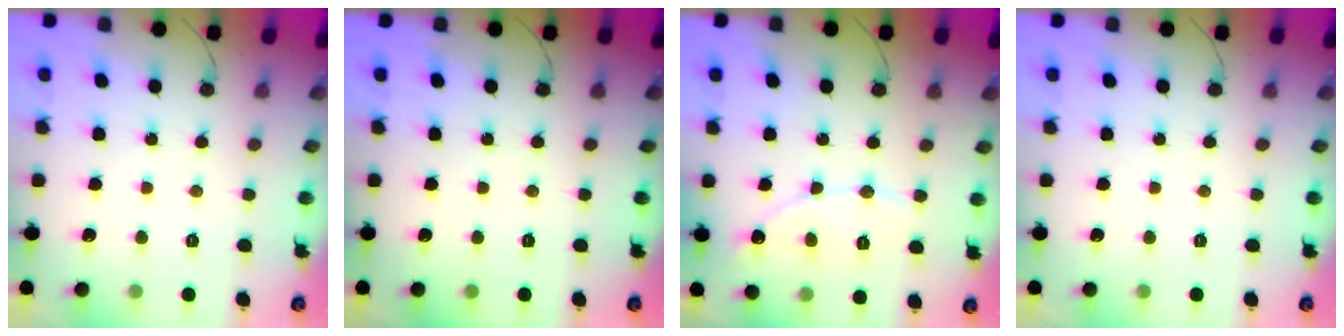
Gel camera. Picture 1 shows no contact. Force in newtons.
{"total": 0.0}
{"total": 7.9, "press": 7.9, "slide": 0.8}
{"total": 0.0}